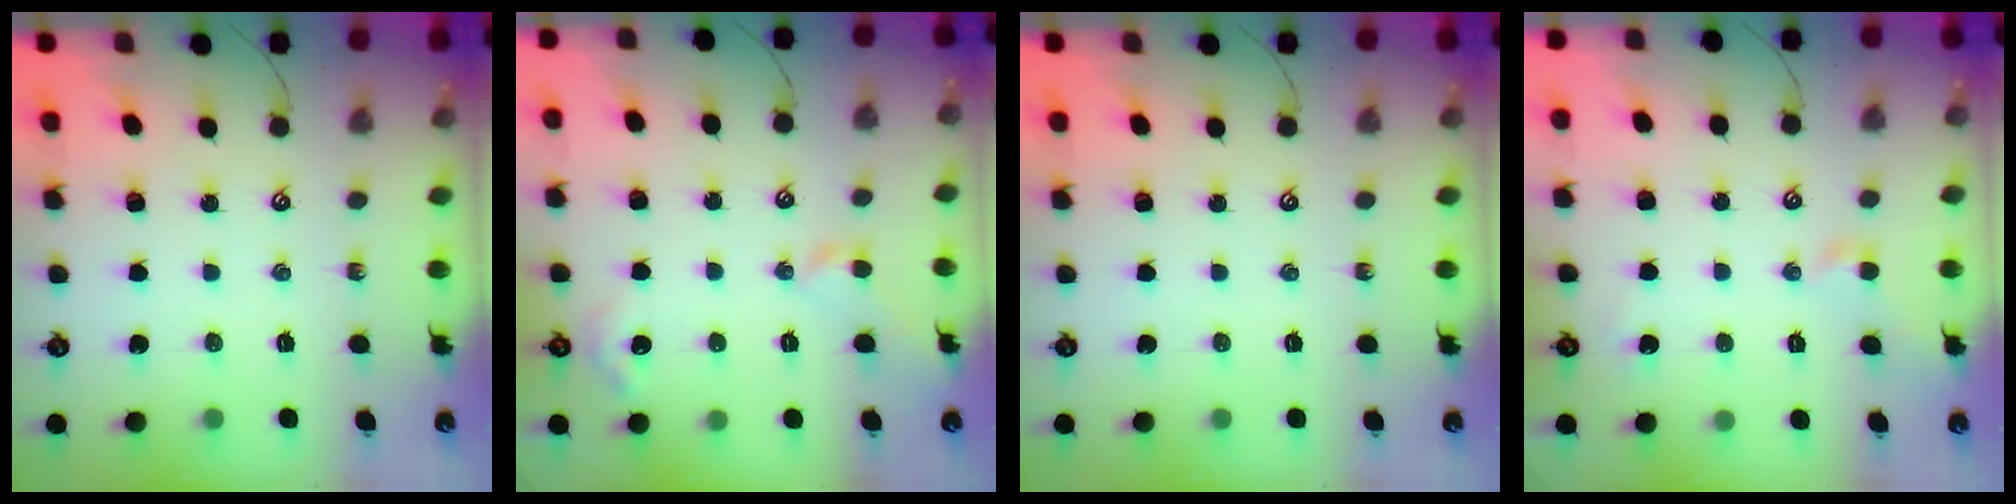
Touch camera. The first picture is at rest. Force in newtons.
{"total": 2.6, "press": 2.6, "slide": 0.6}
{"total": 0.0}
{"total": 0.6, "press": 0.5, "slide": 0.3}